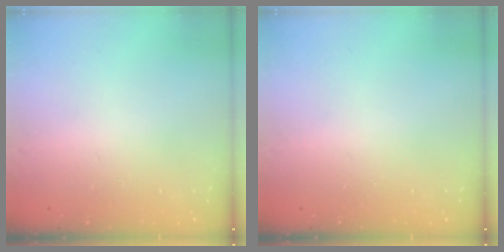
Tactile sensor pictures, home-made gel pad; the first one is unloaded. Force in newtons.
{"total": 0.0}